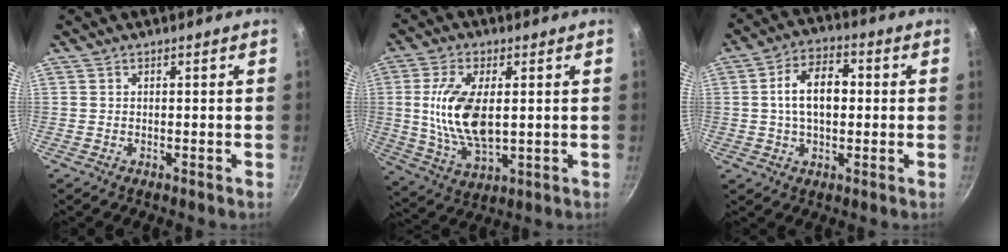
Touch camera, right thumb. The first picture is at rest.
{"total": 13.9, "force": [1.4, 6.8, 12.0], "torque": [-0.227, -0.007, 0.031]}
{"total": 10.4, "force": [0.7, 6.3, 8.2], "torque": [-0.121, 0.024, 0.003]}